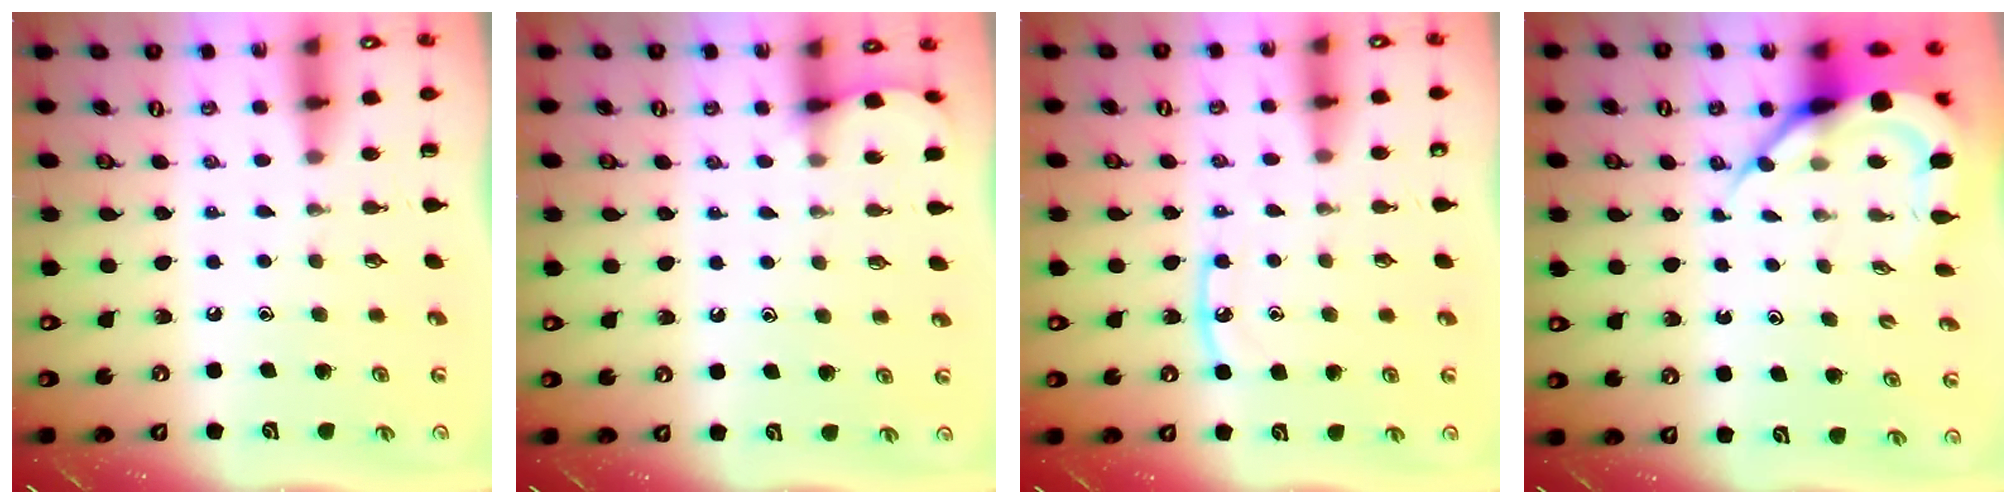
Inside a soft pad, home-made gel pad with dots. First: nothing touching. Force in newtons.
{"total": 3.6, "press": 3.6, "slide": 0.2}
{"total": 7.2, "press": 7.2, "slide": 0.7}
{"total": 8.1, "press": 8.0, "slide": 0.9}